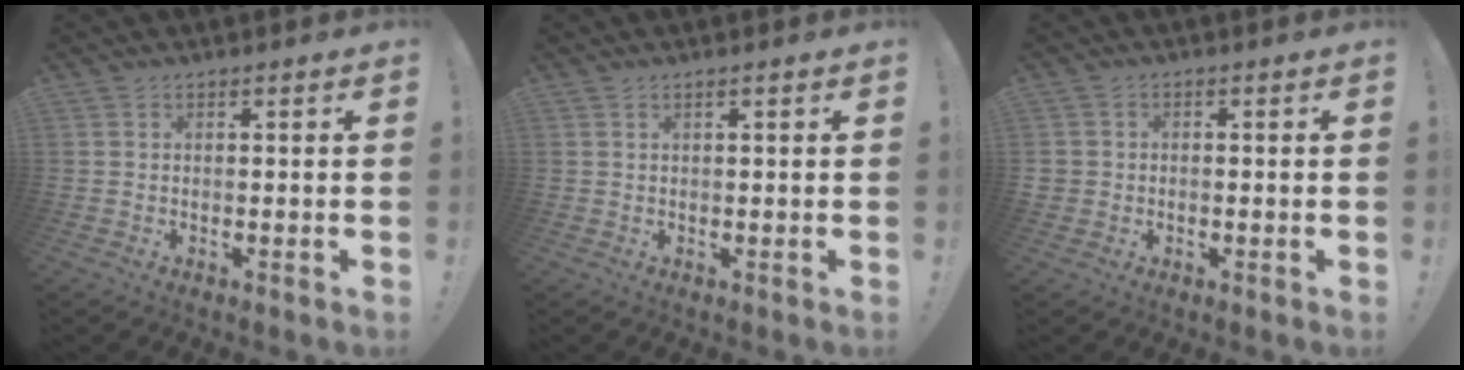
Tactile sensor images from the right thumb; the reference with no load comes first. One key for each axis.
{"total": 1.2, "fx": 0.6, "fy": 0.0, "fz": 1.1, "tx": -0.023, "ty": 0.002, "tz": 0.009}
{"total": 2.2, "fx": -0.7, "fy": 2.0, "fz": 0.4, "tx": -0.009, "ty": 0.007, "tz": -0.011}